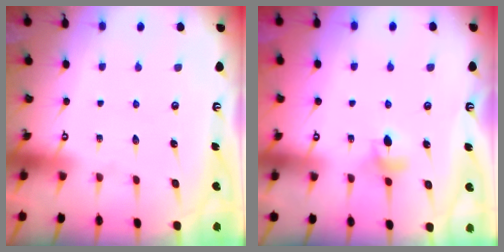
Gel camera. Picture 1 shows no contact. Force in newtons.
{"total": 5.0, "press": 4.9, "slide": 0.5}